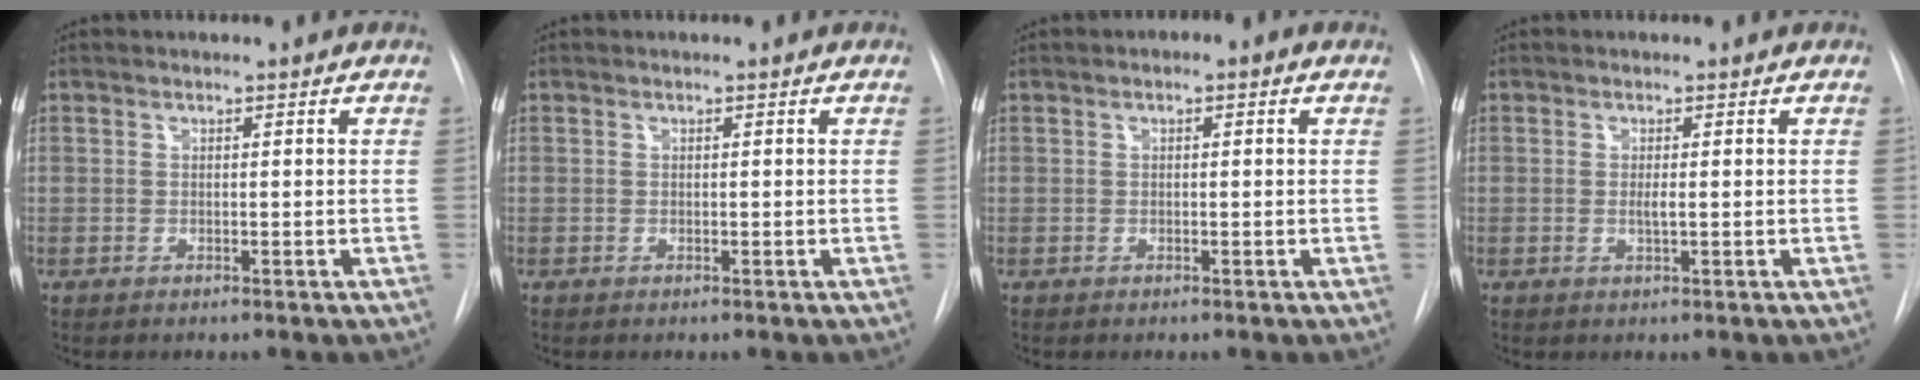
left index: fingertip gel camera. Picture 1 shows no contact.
{"total": 0.0}
{"total": 1.5, "force": [0.5, 0.7, 1.3], "torque": [-0.024, 0.010, 0.005]}
{"total": 1.2, "force": [0.0, 0.1, 1.2], "torque": [-0.027, -0.003, 0.000]}